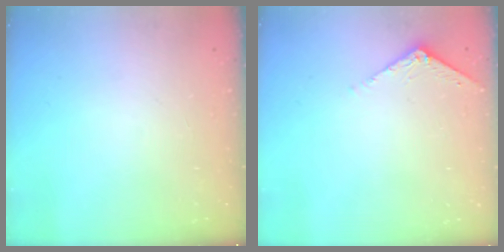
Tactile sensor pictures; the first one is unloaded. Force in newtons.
{"total": 5.8, "press": 5.8, "slide": 0.7}